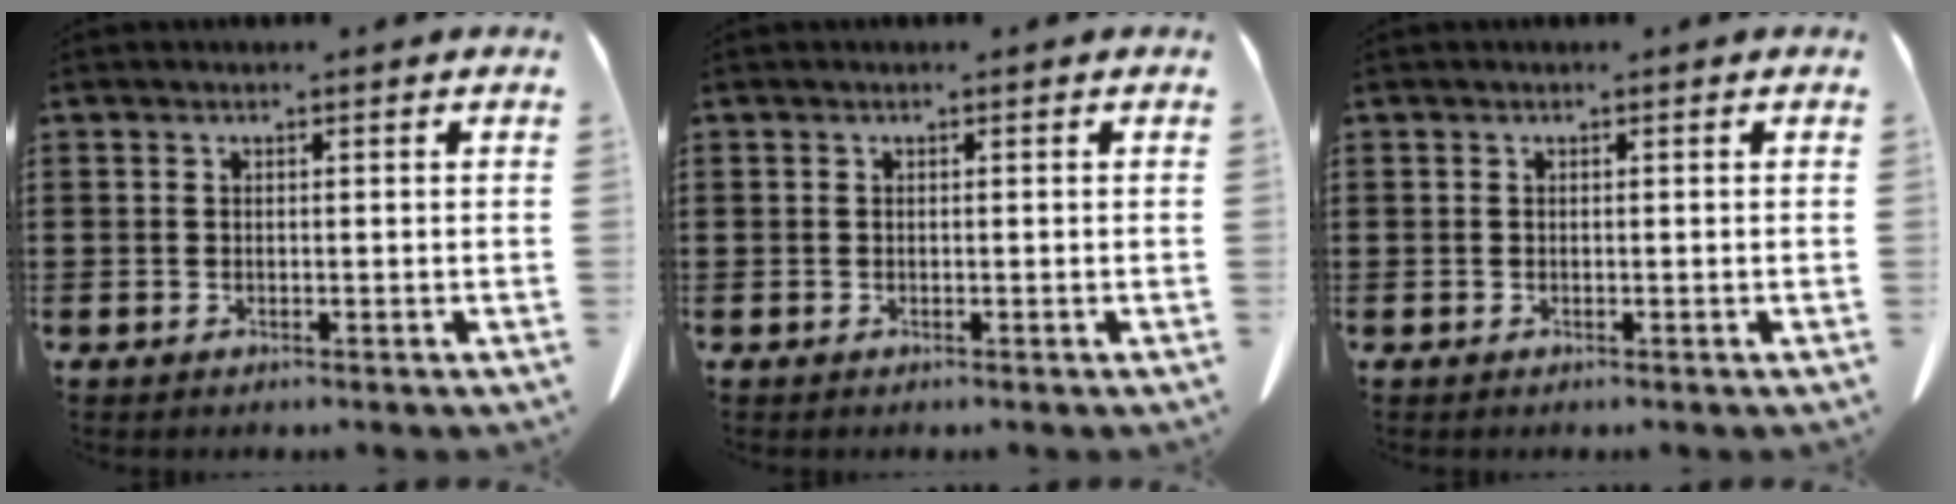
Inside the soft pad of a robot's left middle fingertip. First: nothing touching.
{"total": 0.0}
{"total": 0.0}